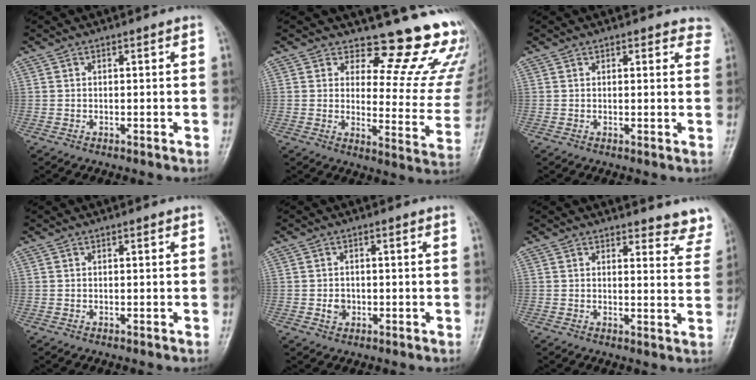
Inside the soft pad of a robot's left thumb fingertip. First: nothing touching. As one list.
[{"total": 16.1, "force": [13.9, 5.2, 6.4], "torque": [-0.027, -0.143, 0.152]}, {"total": 3.6, "force": [2.9, 1.7, 1.2], "torque": [0.021, -0.008, 0.021]}, {"total": 0.0}, {"total": 2.2, "force": [-0.5, 1.9, 1.0], "torque": [-0.007, 0.003, -0.008]}, {"total": 7.6, "force": [7.2, 2.2, 1.0], "torque": [0.035, -0.046, 0.055]}]